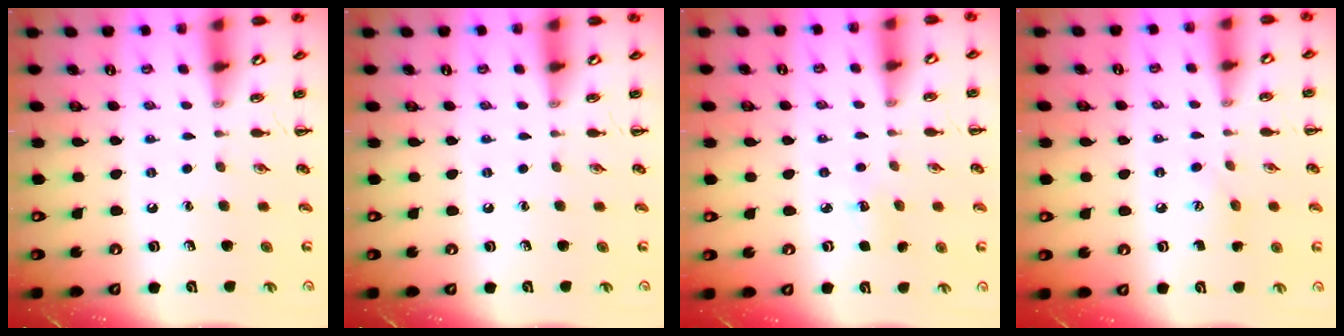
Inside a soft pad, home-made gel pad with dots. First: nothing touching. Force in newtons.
{"total": 0.0}
{"total": 3.7, "press": 3.5, "slide": 1.1}
{"total": 6.0, "press": 5.8, "slide": 1.6}